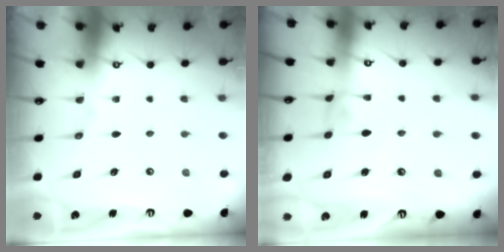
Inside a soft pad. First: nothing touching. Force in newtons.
{"total": 1.5, "press": 1.5, "slide": 0.4}